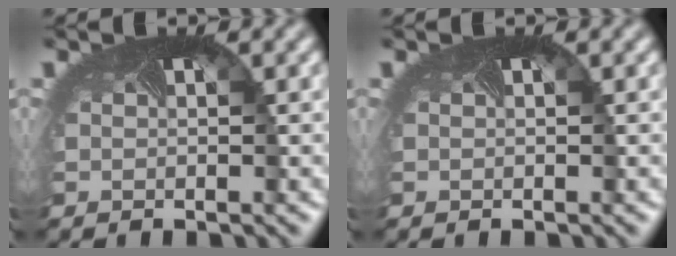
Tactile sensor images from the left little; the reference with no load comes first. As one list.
[{"total": 0.0}]